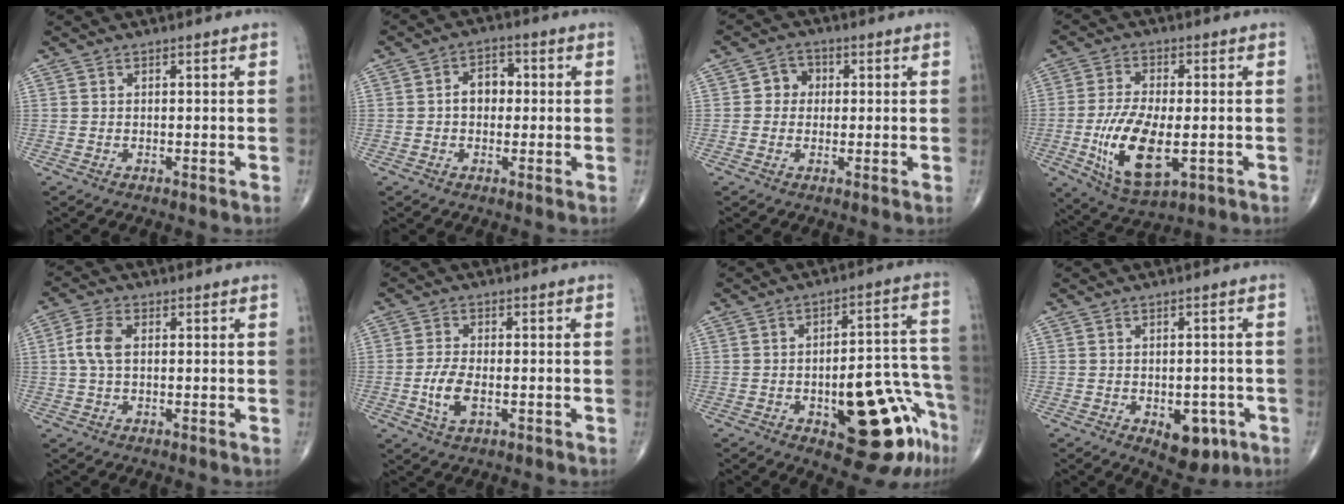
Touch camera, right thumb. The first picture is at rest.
{"total": 6.8, "force": [0.2, 4.8, 4.8], "torque": [-0.058, 0.022, -0.006]}
{"total": 3.9, "force": [0.3, 3.5, 1.6], "torque": [0.000, 0.009, -0.004]}
{"total": 14.0, "force": [-3.0, 6.5, 12.1], "torque": [-0.228, -0.008, -0.043]}
{"total": 5.0, "force": [0.5, 2.8, 4.1], "torque": [-0.099, 0.011, 0.005]}
{"total": 5.6, "force": [-1.4, 2.8, 4.7], "torque": [-0.099, 0.001, -0.025]}
{"total": 19.1, "force": [-8.7, 6.9, 15.5], "torque": [-0.144, 0.069, -0.101]}
{"total": 7.4, "force": [-2.9, 4.3, 5.3], "torque": [-0.040, 0.007, -0.028]}